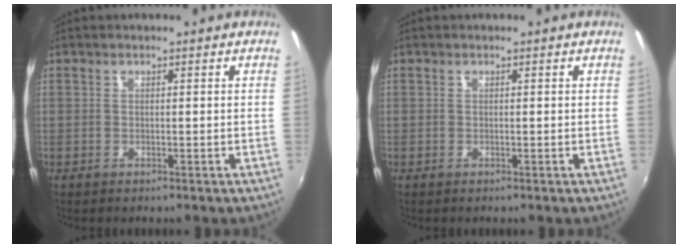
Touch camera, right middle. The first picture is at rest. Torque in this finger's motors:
{"motor_torque": [-0.36, 0.02, -0.04, 0.00]}